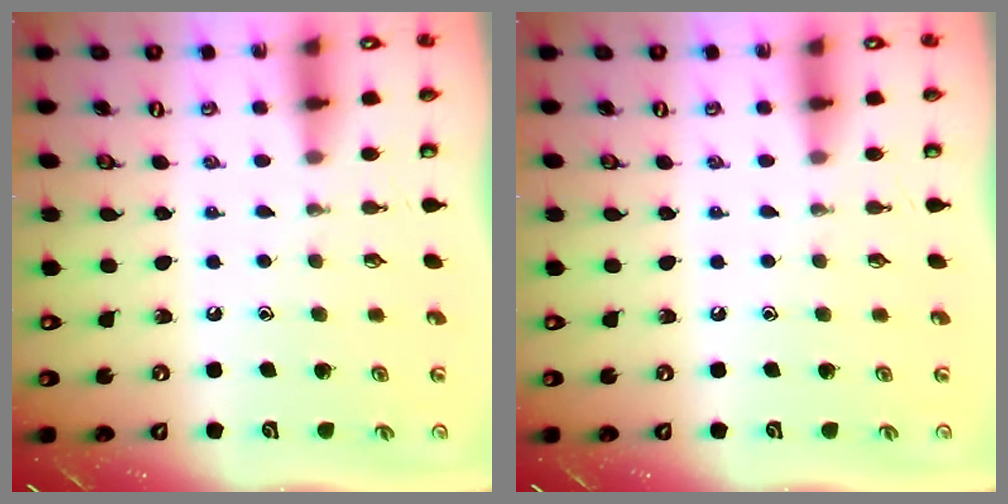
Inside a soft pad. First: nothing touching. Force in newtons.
{"total": 0.0}